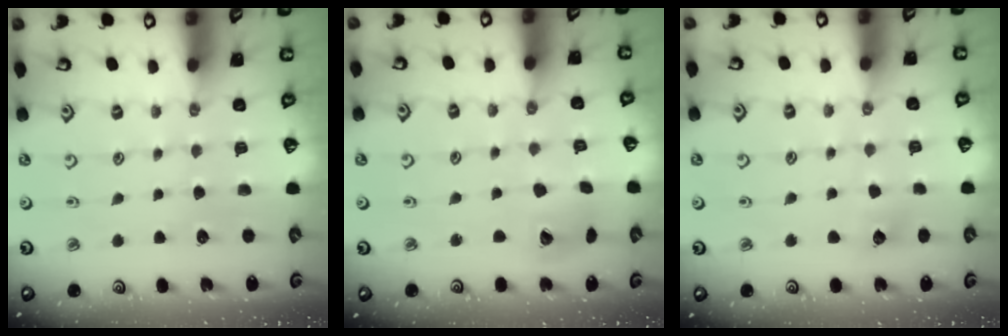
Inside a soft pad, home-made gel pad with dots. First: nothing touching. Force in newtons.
{"total": 8.3, "press": 8.2, "slide": 1.2}
{"total": 6.5, "press": 6.5, "slide": 0.9}